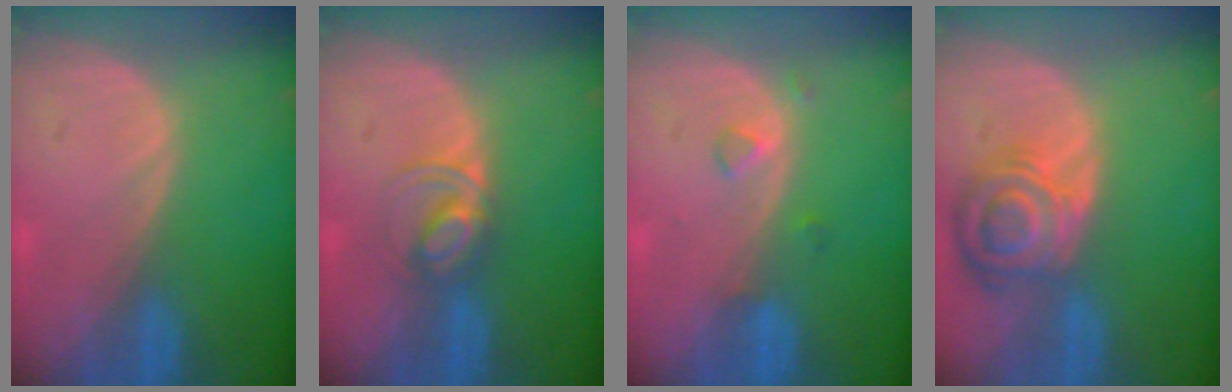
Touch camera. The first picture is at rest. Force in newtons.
{"total": 4.3, "press": 4.3, "slide": 0.4}
{"total": 1.8, "press": 1.8, "slide": 0.1}
{"total": 8.4, "press": 7.4, "slide": 3.9}